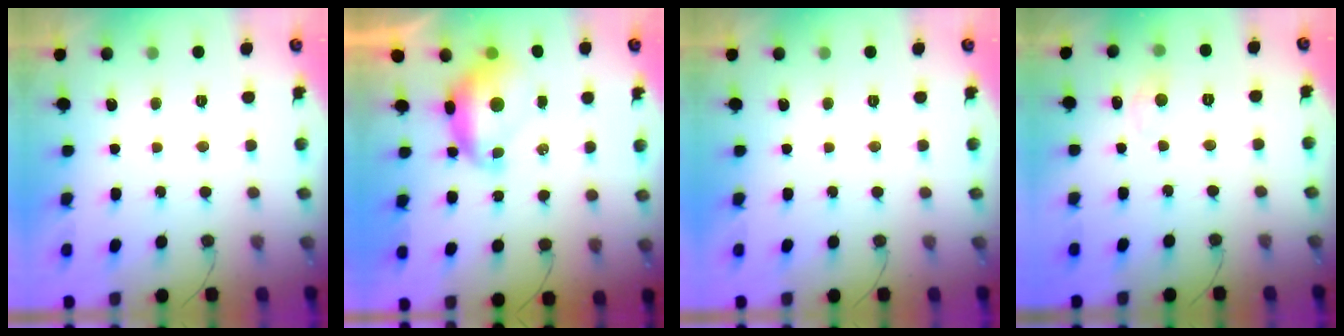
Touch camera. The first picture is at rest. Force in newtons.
{"total": 8.9, "press": 8.8, "slide": 1.0}
{"total": 0.0}
{"total": 5.3, "press": 5.2, "slide": 0.7}